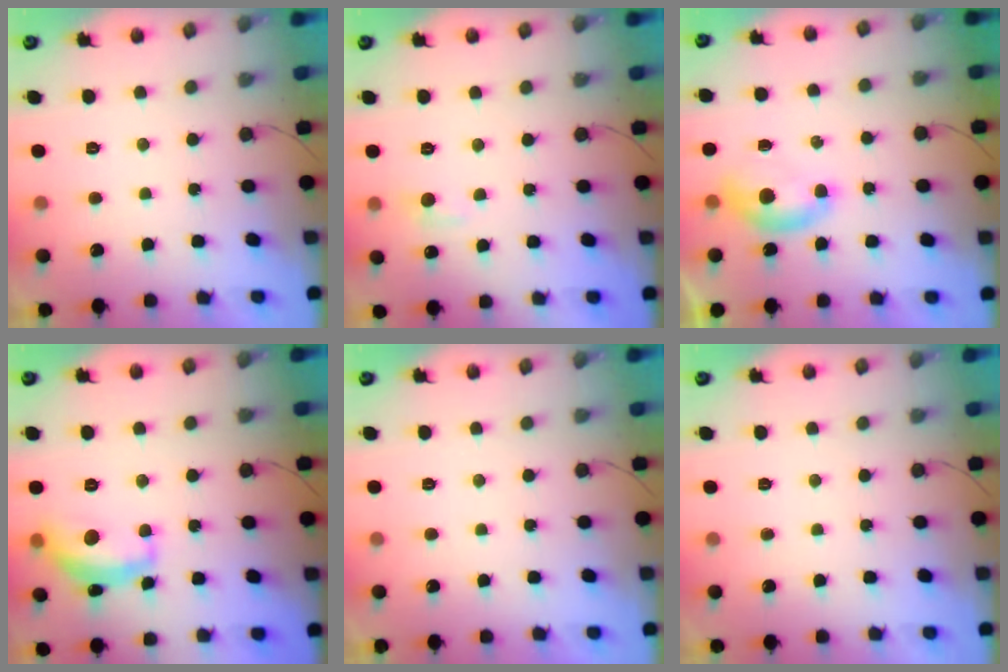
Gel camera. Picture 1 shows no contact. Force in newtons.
{"total": 5.3, "press": 5.2, "slide": 0.6}
{"total": 6.1, "press": 6.0, "slide": 0.7}
{"total": 13.7, "press": 13.6, "slide": 0.8}
{"total": 0.0}
{"total": 0.0}